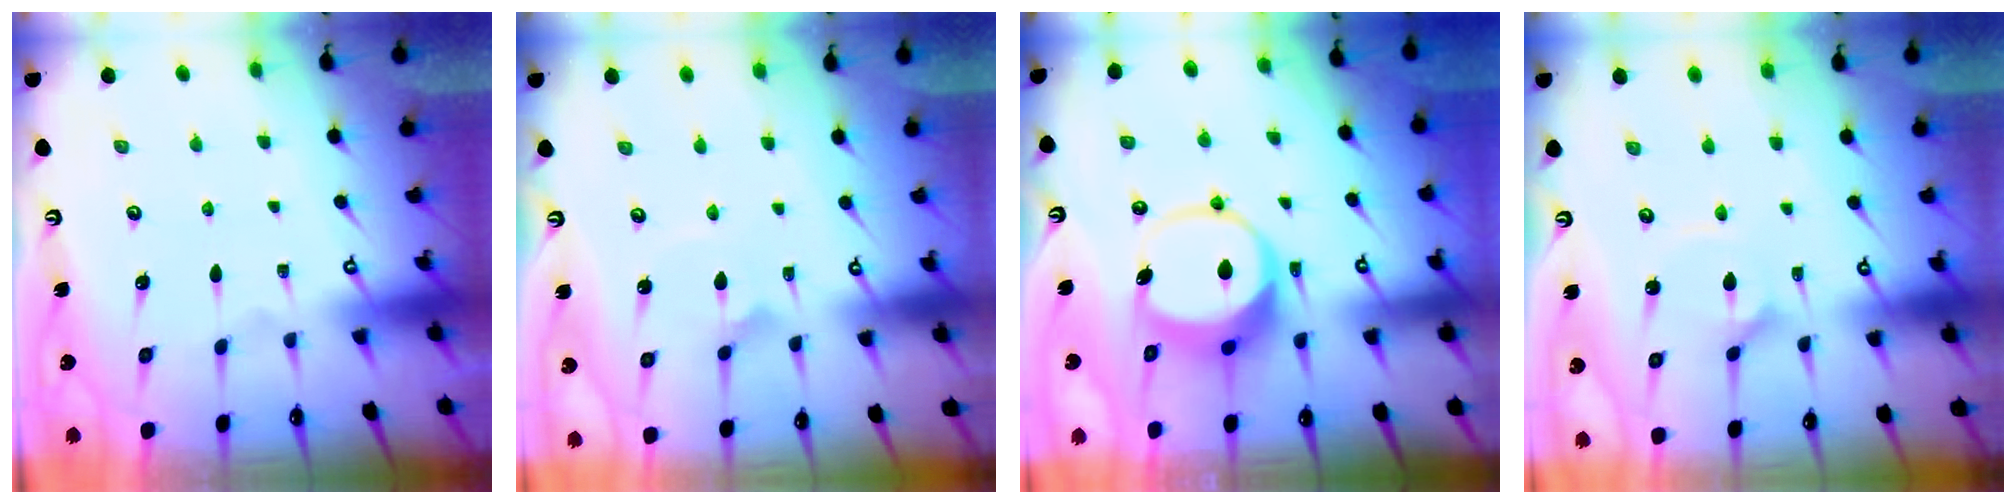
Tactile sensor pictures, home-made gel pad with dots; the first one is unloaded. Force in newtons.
{"total": 1.5, "press": 1.5, "slide": 0.0}
{"total": 8.9, "press": 8.8, "slide": 1.5}
{"total": 2.3, "press": 2.2, "slide": 0.7}